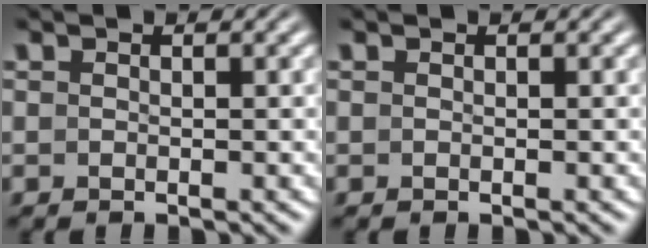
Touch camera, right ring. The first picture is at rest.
{"total": 0.0}